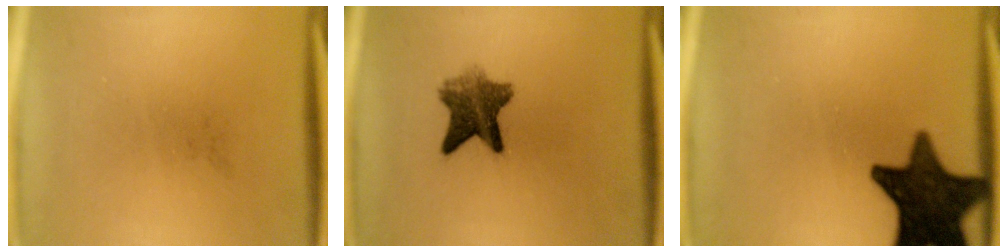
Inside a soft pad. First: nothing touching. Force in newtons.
{"total": 7.2}
{"total": 15.9}